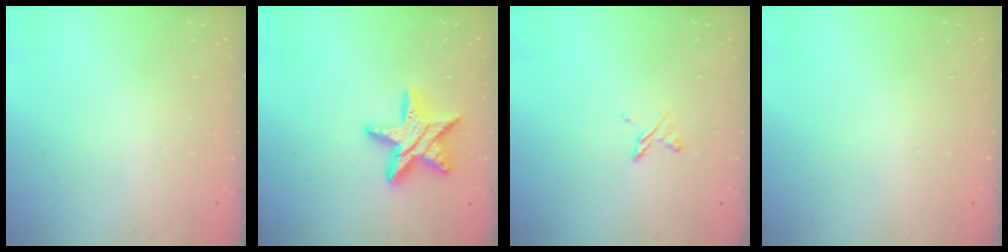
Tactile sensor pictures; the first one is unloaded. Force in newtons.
{"total": 14.9, "press": 14.8, "slide": 1.0}
{"total": 3.5, "press": 3.5, "slide": 0.5}
{"total": 0.0}